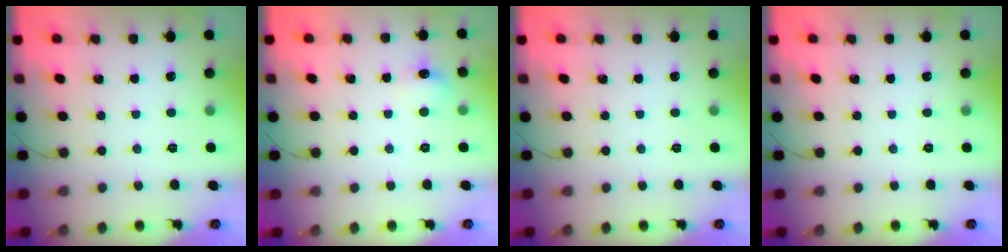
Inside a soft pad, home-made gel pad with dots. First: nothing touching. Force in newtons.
{"total": 7.4, "press": 7.3, "slide": 1.3}
{"total": 0.0}
{"total": 0.0}